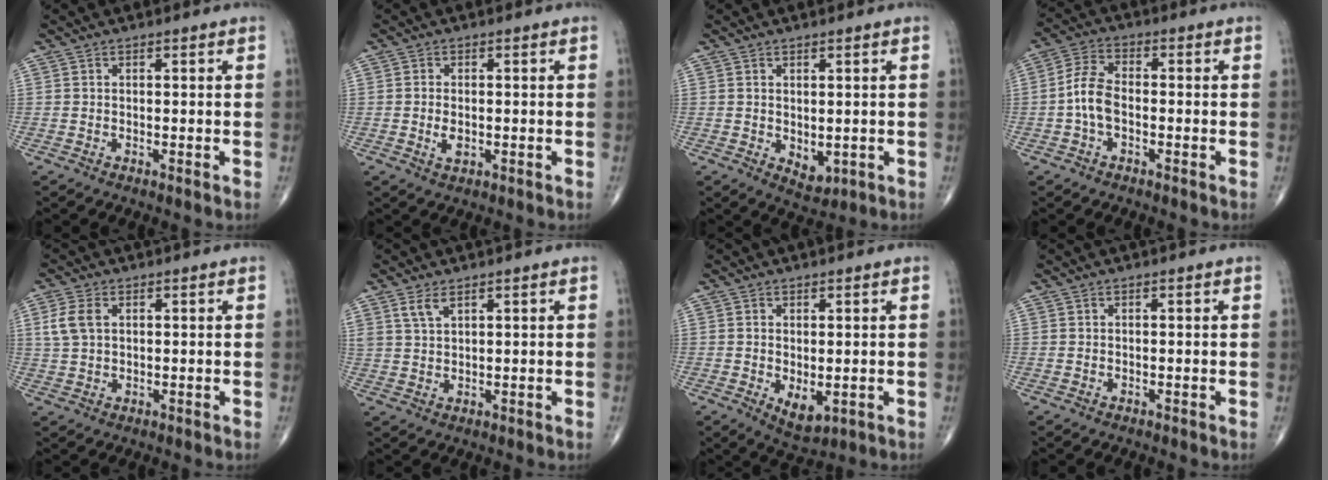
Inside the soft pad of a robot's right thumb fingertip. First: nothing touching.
{"total": 2.8, "force": [-0.4, 1.5, 2.3], "torque": [-0.039, -0.002, -0.008]}
{"total": 3.4, "force": [-0.3, 2.1, 2.7], "torque": [-0.027, -0.007, 0.008]}
{"total": 6.4, "force": [-1.3, 3.6, 5.1], "torque": [-0.104, 0.023, -0.034]}
{"total": 4.9, "force": [1.4, 3.1, 3.5], "torque": [-0.079, 0.007, 0.029]}
{"total": 3.0, "force": [2.0, 1.2, 1.9], "torque": [-0.039, -0.006, 0.046]}
{"total": 4.8, "force": [-0.9, 2.5, 4.0], "torque": [-0.054, -0.012, -0.002]}
{"total": 0.0}